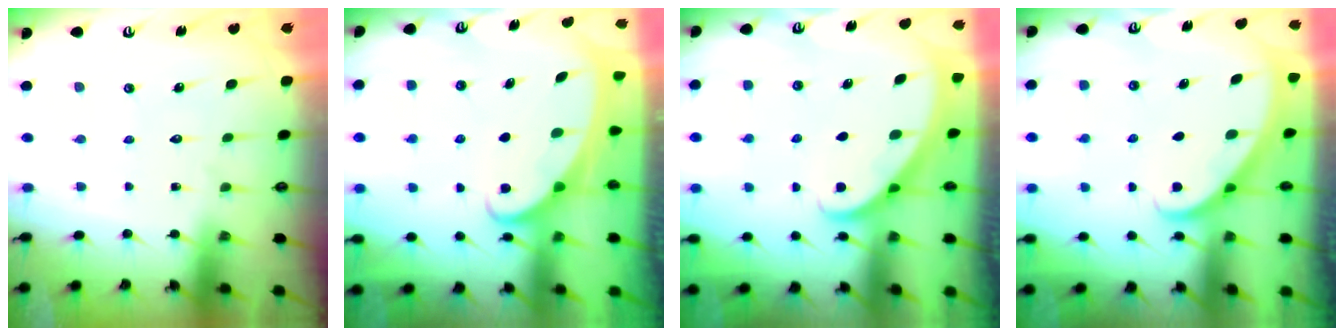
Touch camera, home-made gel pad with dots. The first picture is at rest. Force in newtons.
{"total": 2.8, "press": 2.7, "slide": 0.3}
{"total": 2.9, "press": 2.9, "slide": 0.2}
{"total": 2.8, "press": 2.8, "slide": 0.2}